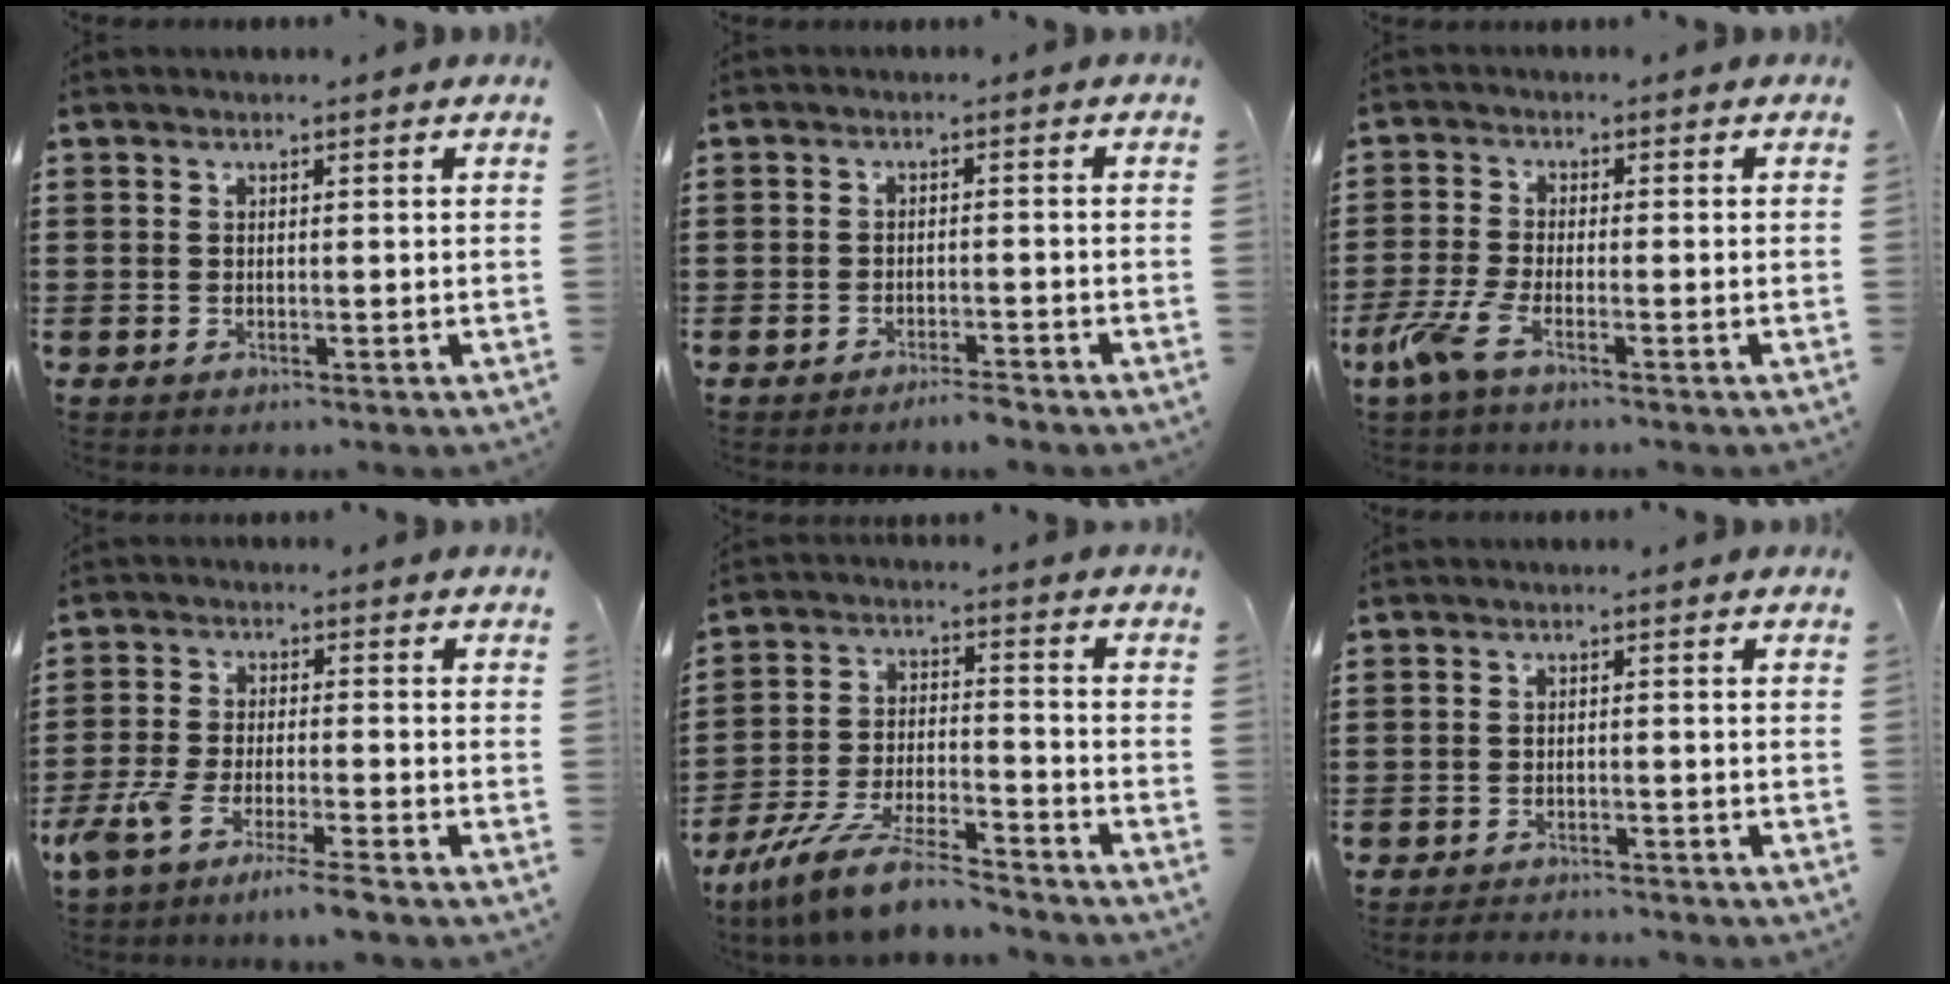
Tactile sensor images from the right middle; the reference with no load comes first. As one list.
[{"total": 2.1, "force": [-1.9, 0.2, 0.9], "torque": [-0.016, 0.003, -0.036]}, {"total": 4.9, "force": [-2.8, 1.1, 3.9], "torque": [-0.106, -0.017, -0.057]}, {"total": 5.9, "force": [-5.0, -0.1, 3.2], "torque": [-0.079, -0.019, -0.098]}, {"total": 9.7, "force": [-8.4, 1.0, 4.8], "torque": [-0.099, 0.011, -0.165]}, {"total": 1.8, "force": [-1.8, 0.1, 0.0], "torque": [-0.006, 0.001, -0.039]}]